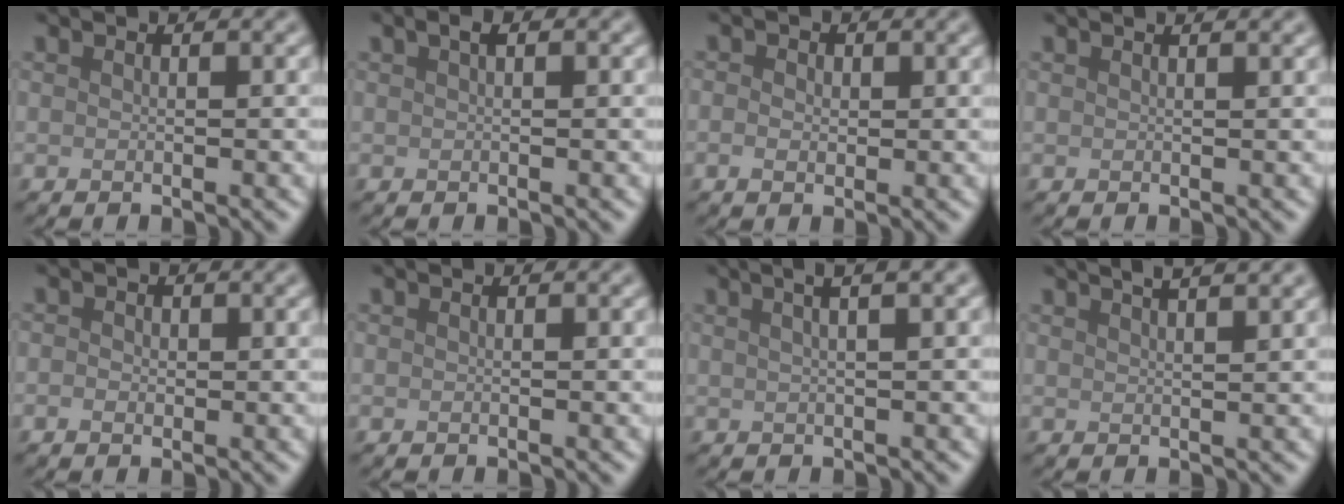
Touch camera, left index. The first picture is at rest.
{"total": 1.2, "force": [0.7, 0.4, 0.9], "torque": [-0.015, 0.004, 0.012]}
{"total": 1.3, "force": [0.1, 1.0, 0.8], "torque": [-0.015, 0.000, -0.003]}
{"total": 1.6, "force": [1.3, 0.5, 0.8], "torque": [-0.007, 0.001, 0.007]}
{"total": 1.0, "force": [0.0, 0.8, 0.6], "torque": [-0.011, -0.002, -0.004]}
{"total": 0.0}
{"total": 5.1, "force": [2.9, 1.9, 3.8], "torque": [-0.025, 0.033, 0.007]}
{"total": 6.1, "force": [4.1, 2.5, 3.8], "torque": [-0.019, 0.045, 0.026]}